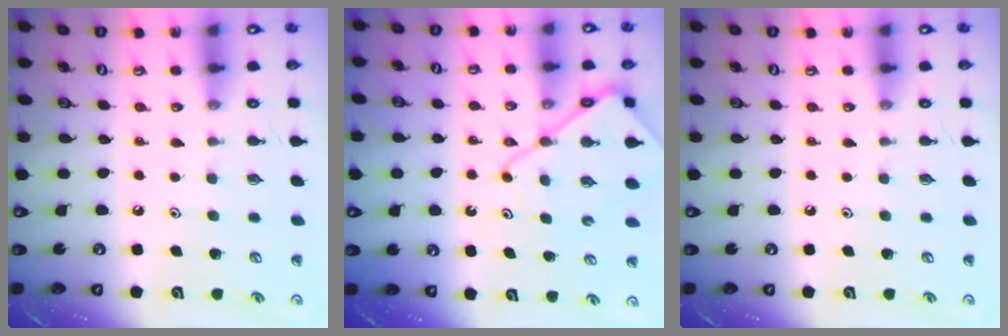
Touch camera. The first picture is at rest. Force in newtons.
{"total": 11.7, "press": 11.6, "slide": 1.1}
{"total": 0.0}